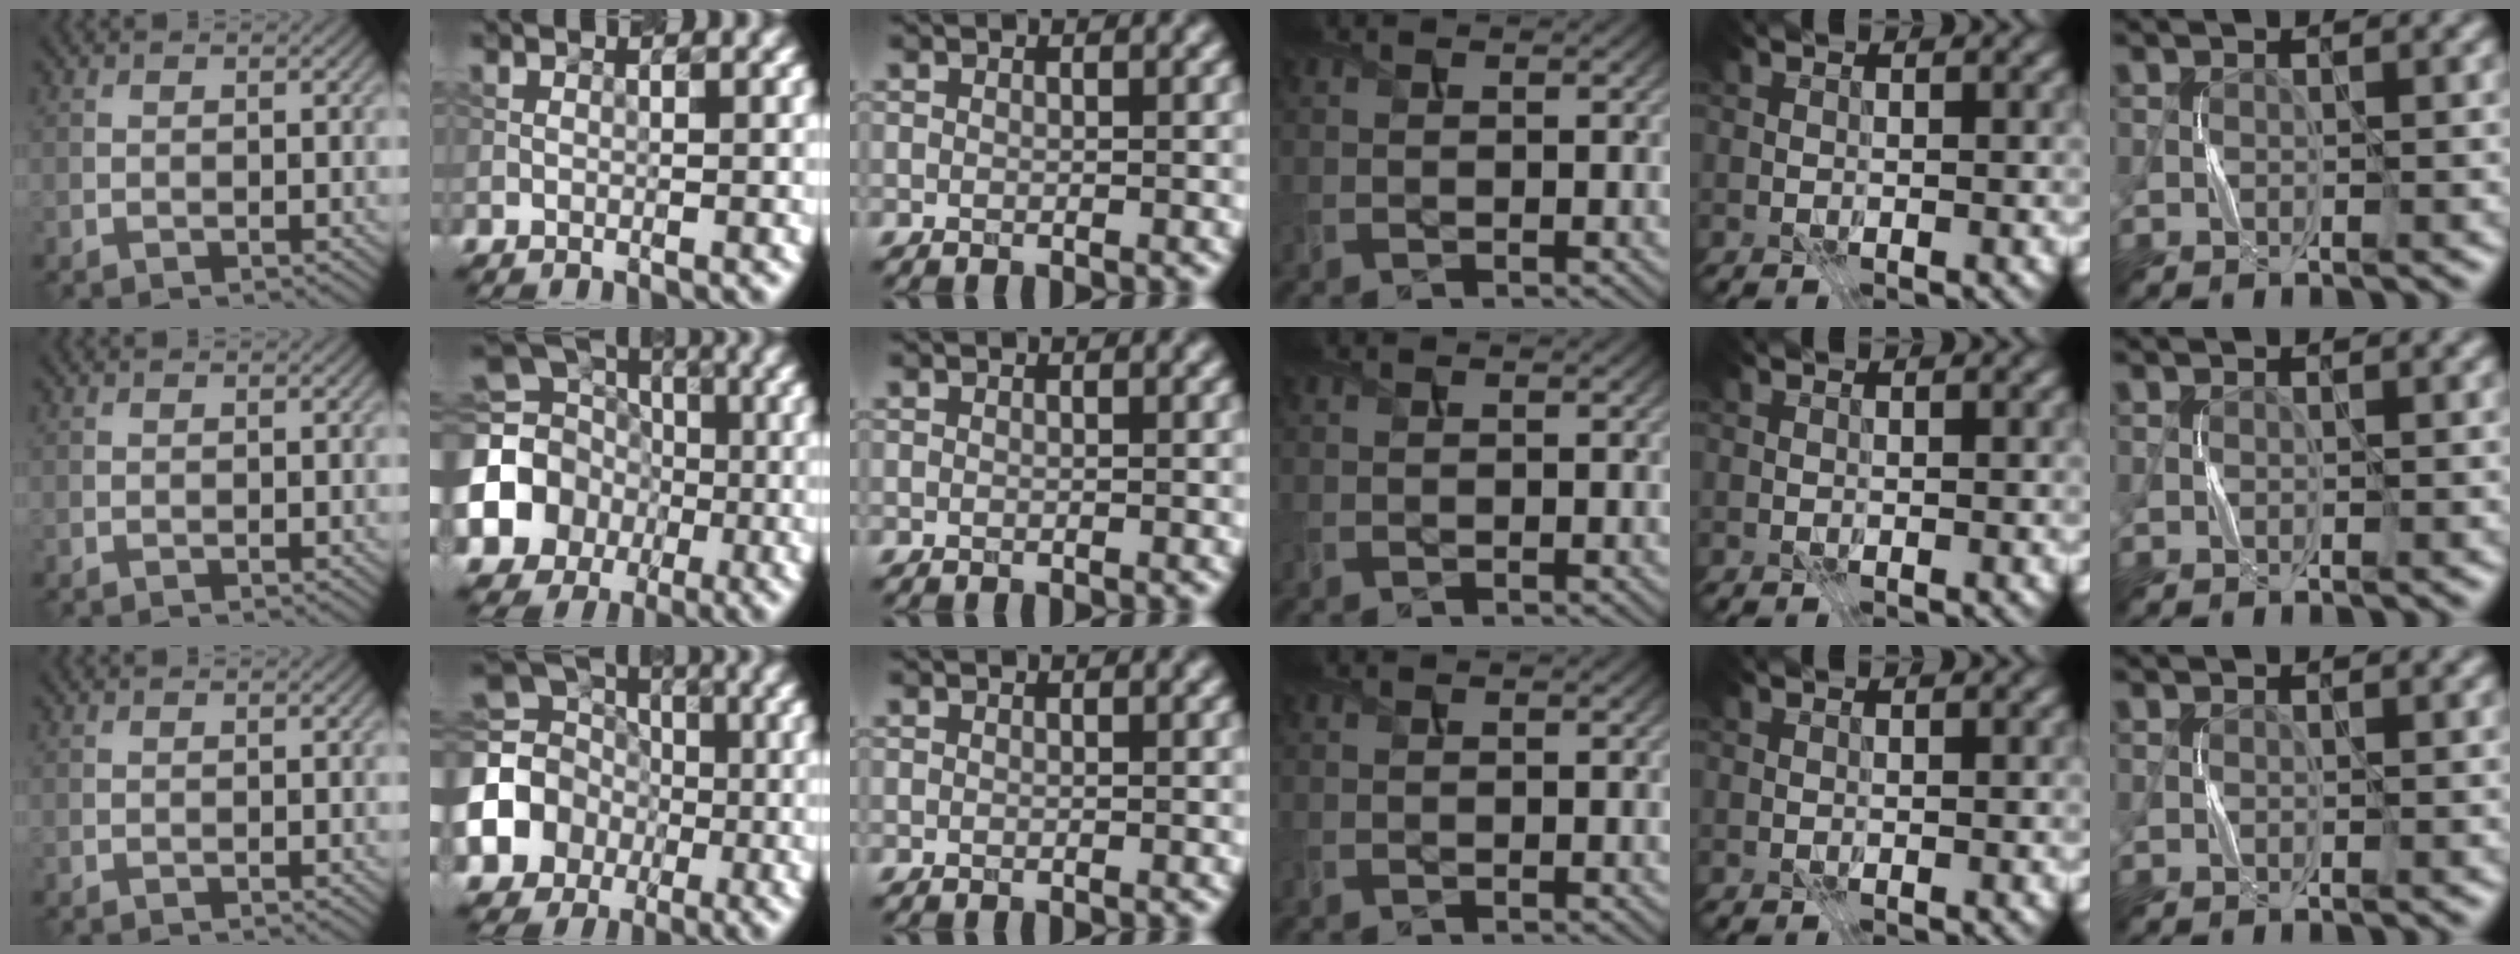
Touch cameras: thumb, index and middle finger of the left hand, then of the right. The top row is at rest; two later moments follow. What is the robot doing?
{"motion": "press", "object": "sticker"}